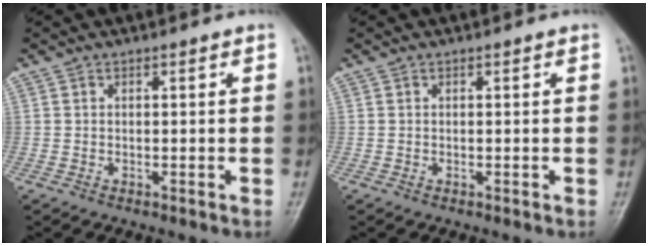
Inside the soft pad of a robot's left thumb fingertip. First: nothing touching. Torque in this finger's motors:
{"motor_torque": [-0.14, 0.14, 0.00, 0.00, 0.00]}